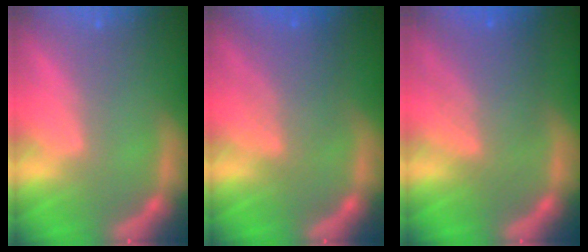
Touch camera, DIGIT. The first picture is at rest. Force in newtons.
{"total": 5.1}
{"total": 6.6}